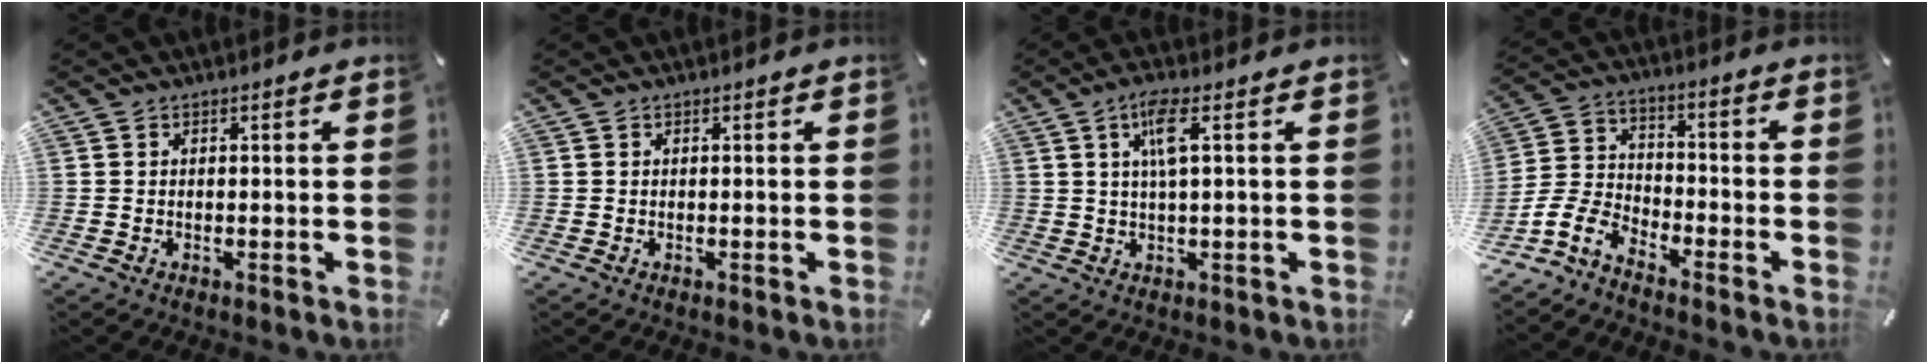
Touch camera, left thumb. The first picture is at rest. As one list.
[{"total": 0.0}, {"total": 6.0, "force": [1.7, 1.0, 5.7], "torque": [-0.113, 0.004, 0.026]}, {"total": 9.6, "force": [-7.2, 4.9, 4.0], "torque": [-0.092, 0.028, -0.141]}]